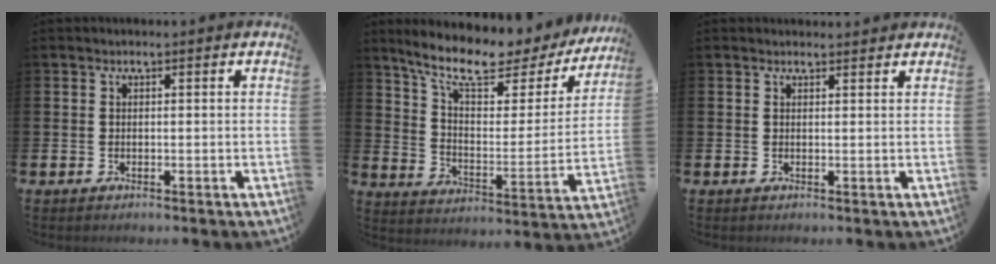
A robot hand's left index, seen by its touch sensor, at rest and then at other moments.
{"total": 10.4, "force": [8.6, 2.9, 5.1], "torque": [-0.127, -0.052, 0.144]}
{"total": 1.1, "force": [1.1, 0.2, 0.0], "torque": [0.011, -0.006, 0.017]}